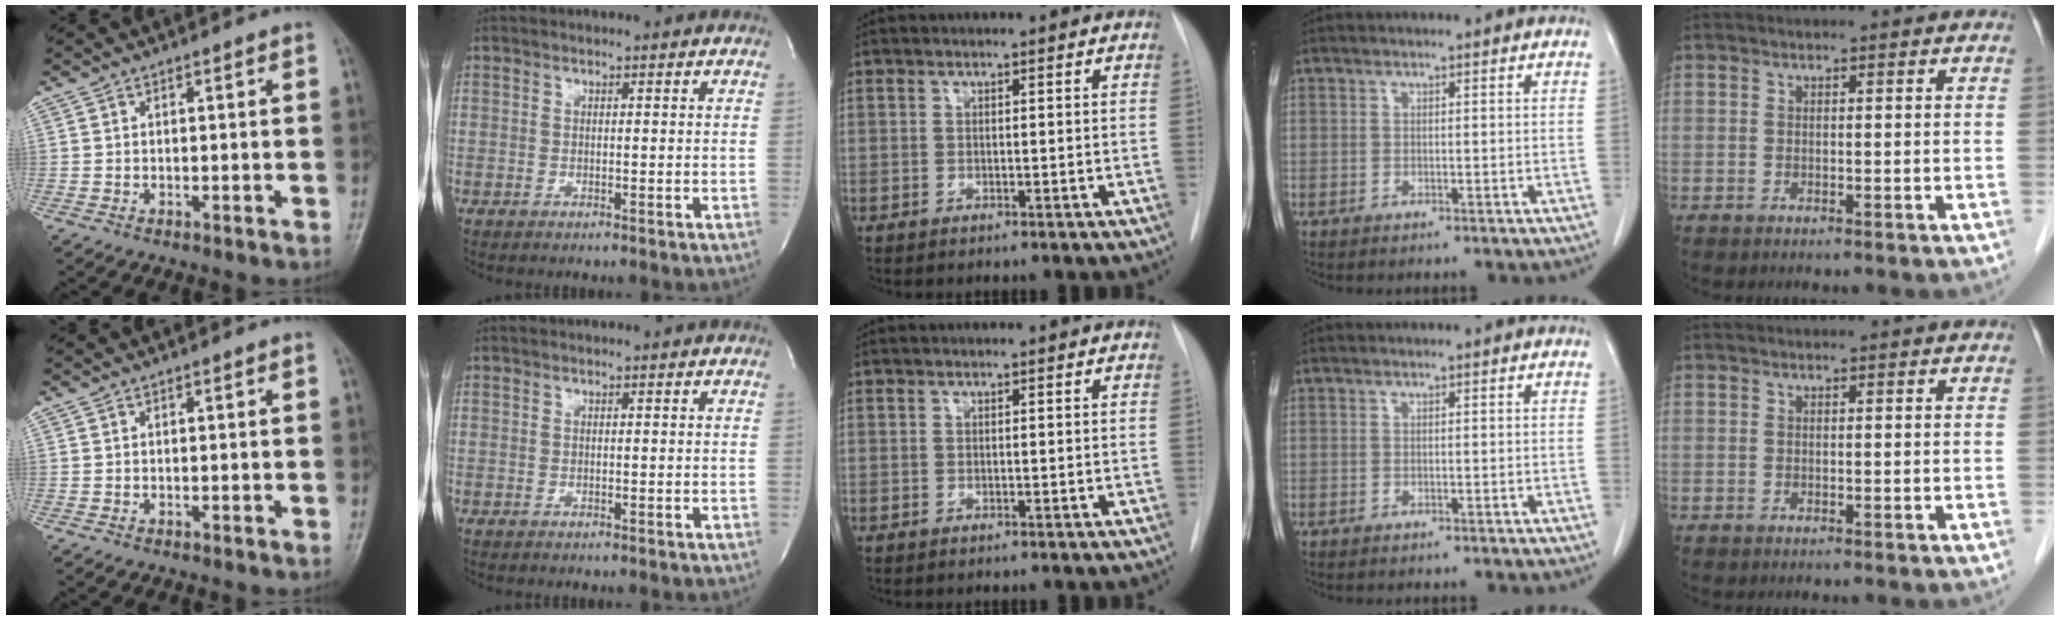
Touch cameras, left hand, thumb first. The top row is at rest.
{}